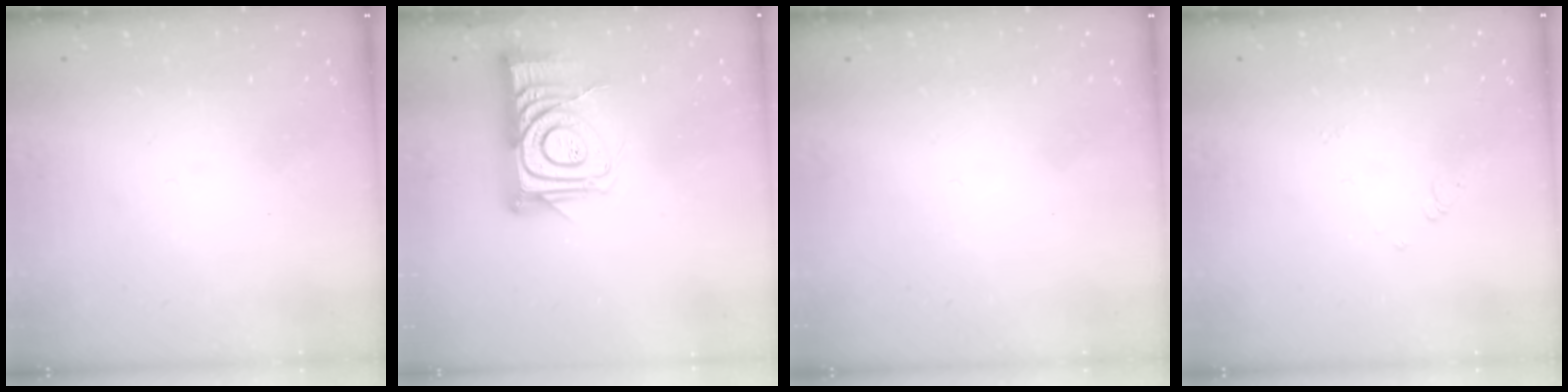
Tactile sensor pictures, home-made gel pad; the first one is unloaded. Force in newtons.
{"total": 14.6, "press": 14.6, "slide": 1.0}
{"total": 1.7, "press": 1.7, "slide": 0.1}
{"total": 3.0, "press": 3.0, "slide": 0.4}